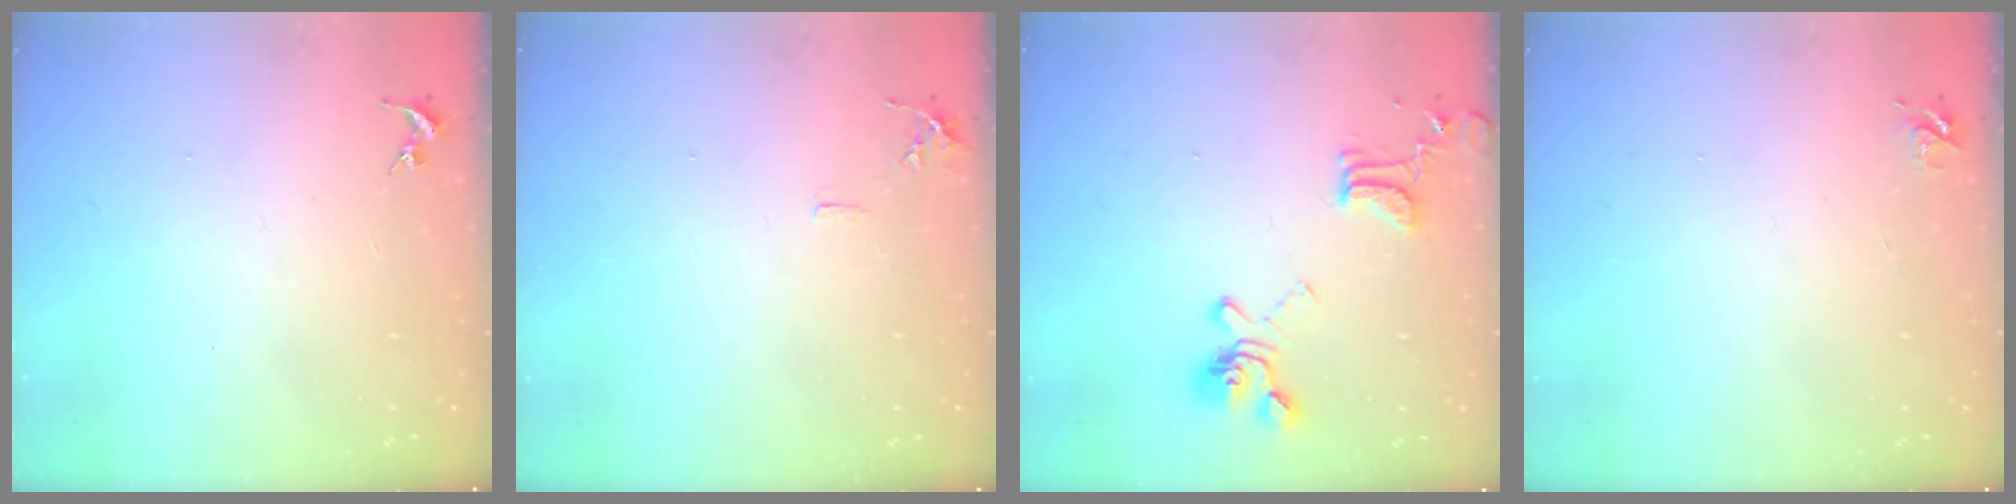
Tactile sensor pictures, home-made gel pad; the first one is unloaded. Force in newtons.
{"total": 5.7, "press": 5.7, "slide": 0.6}
{"total": 16.2, "press": 16.2, "slide": 1.7}
{"total": 5.0, "press": 5.0, "slide": 0.7}